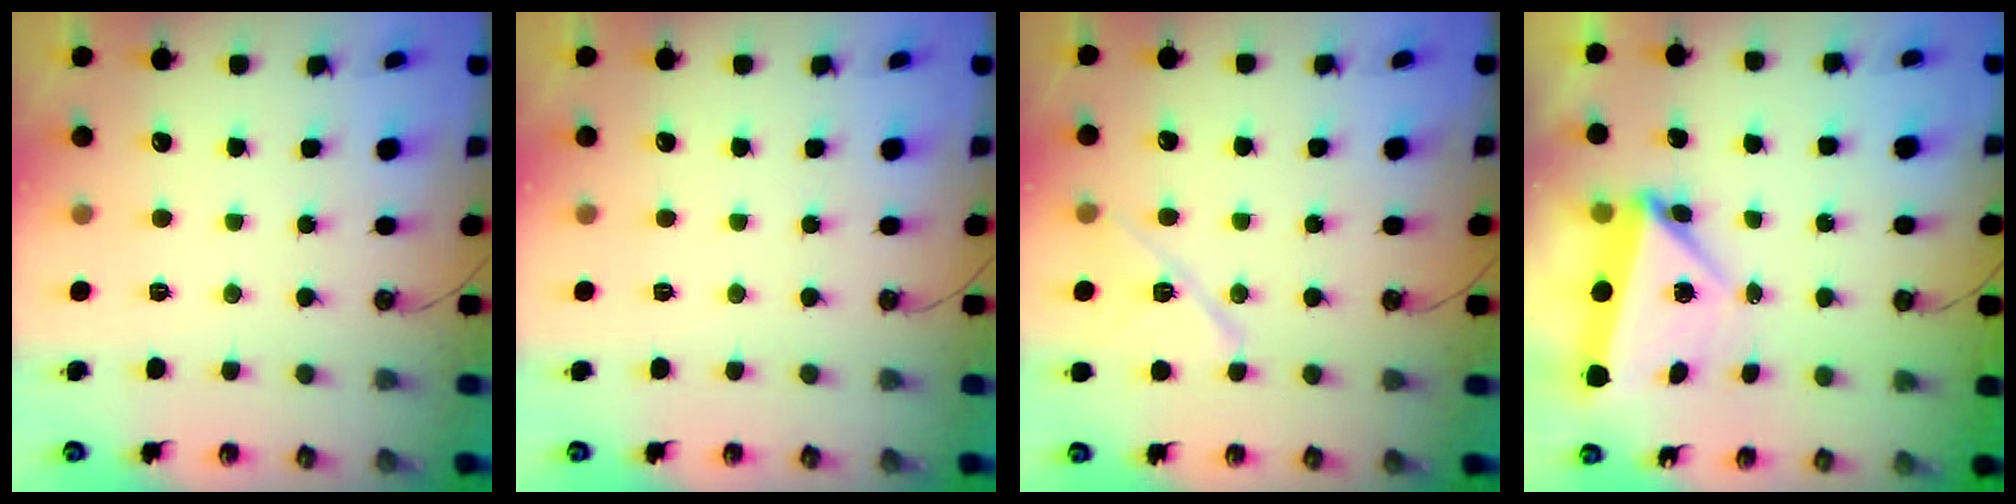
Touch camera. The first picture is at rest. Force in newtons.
{"total": 0.0}
{"total": 11.1, "press": 11.0, "slide": 1.1}
{"total": 6.2, "press": 6.1, "slide": 1.2}